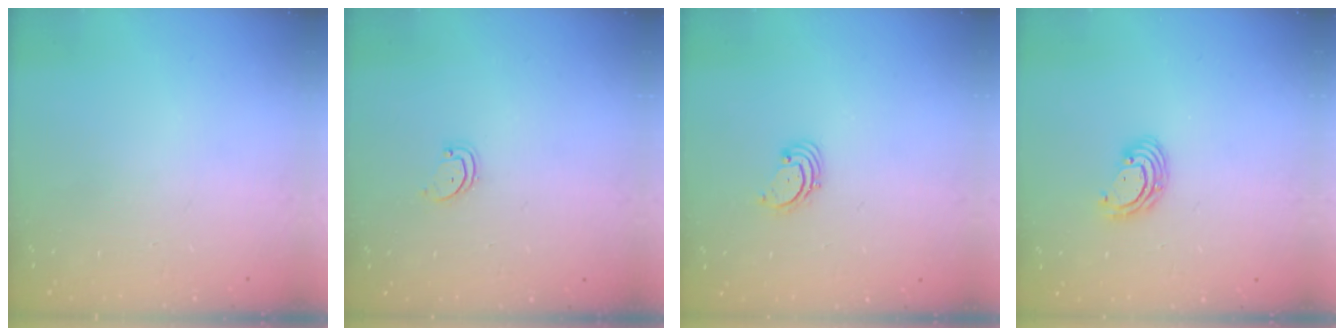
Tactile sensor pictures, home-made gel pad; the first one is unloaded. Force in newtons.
{"total": 2.3, "press": 2.3, "slide": 0.1}
{"total": 1.7, "press": 1.7, "slide": 0.2}
{"total": 4.5, "press": 4.5, "slide": 0.3}